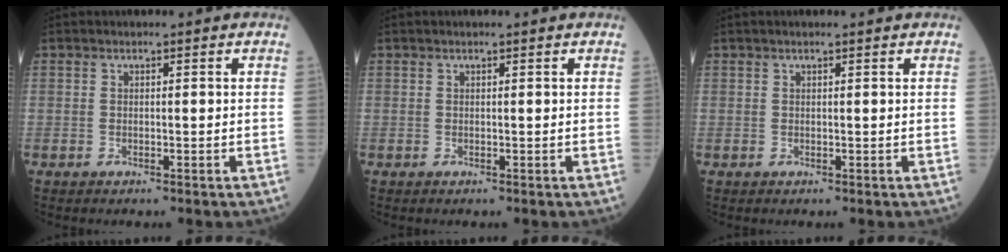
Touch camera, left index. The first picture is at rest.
{"total": 0.5, "force": [0.4, 0.0, 0.3], "torque": [-0.007, 0.003, 0.007]}
{"total": 1.2, "force": [1.0, 0.0, 0.8], "torque": [-0.012, 0.011, 0.016]}